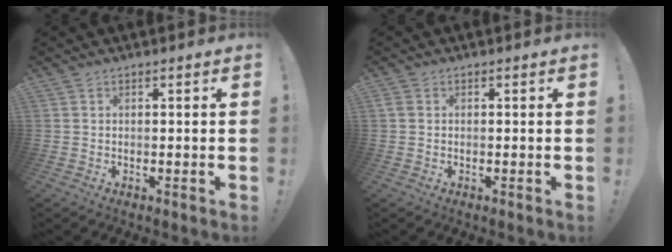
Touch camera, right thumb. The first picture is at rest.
{"total": 1.3, "force": [0.3, 1.1, 0.6], "torque": [-0.016, 0.005, 0.007]}